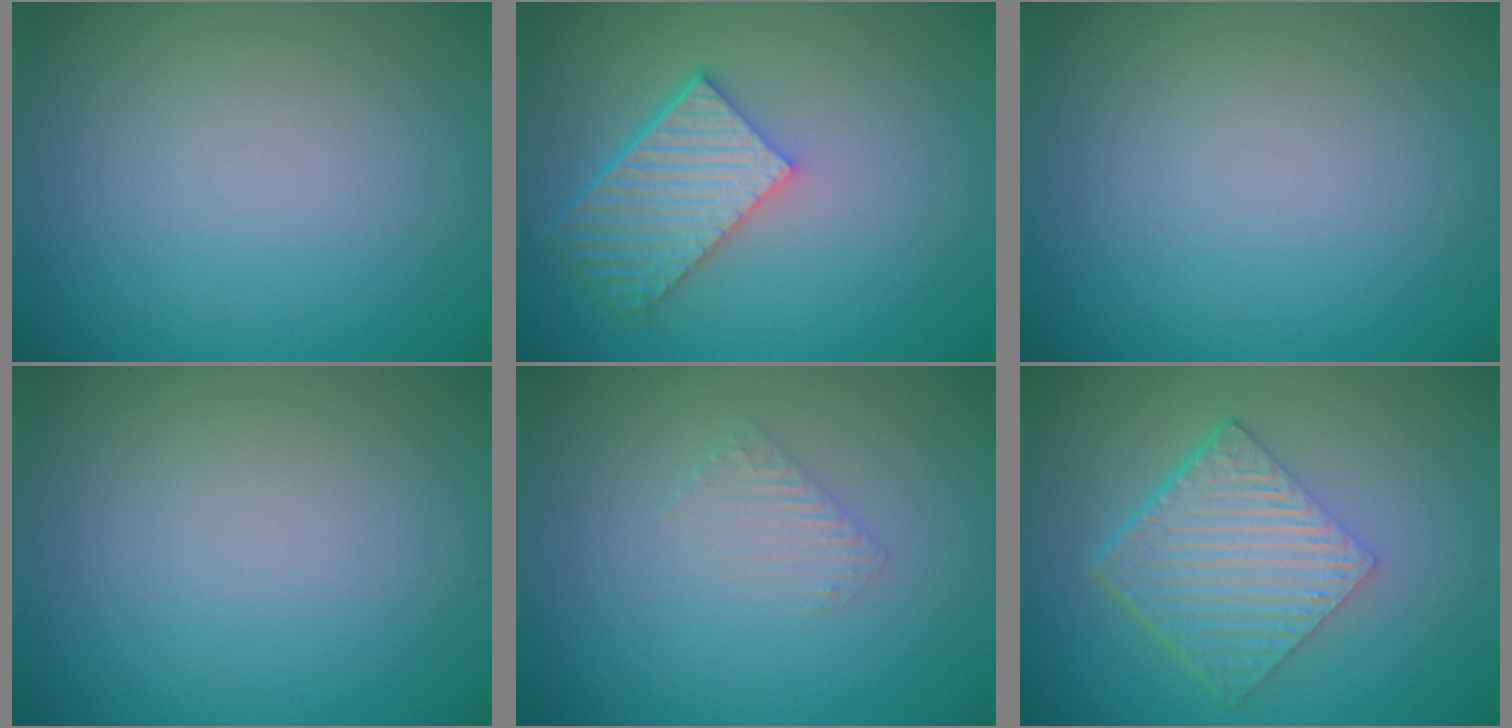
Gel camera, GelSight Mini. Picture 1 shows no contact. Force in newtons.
{"total": 5.9, "press": 4.3, "slide": 4.0}
{"total": 0.0}
{"total": 0.0}
{"total": 1.3, "press": 1.3, "slide": 0.3}
{"total": 6.3, "press": 4.3, "slide": 4.6}